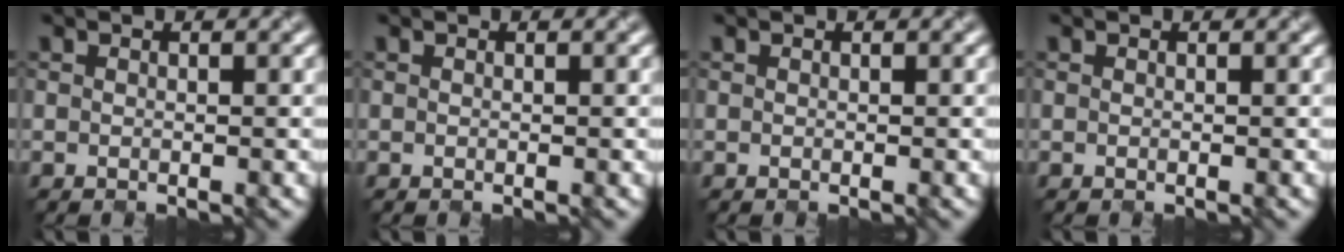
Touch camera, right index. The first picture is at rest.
{"total": 0.0}
{"total": 0.0}
{"total": 0.0}